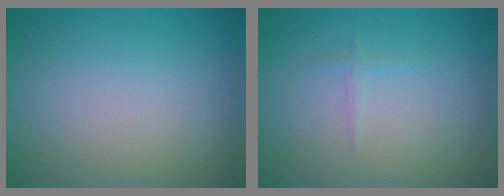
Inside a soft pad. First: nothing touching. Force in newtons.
{"total": 0.6, "press": 0.6, "slide": 0.1}